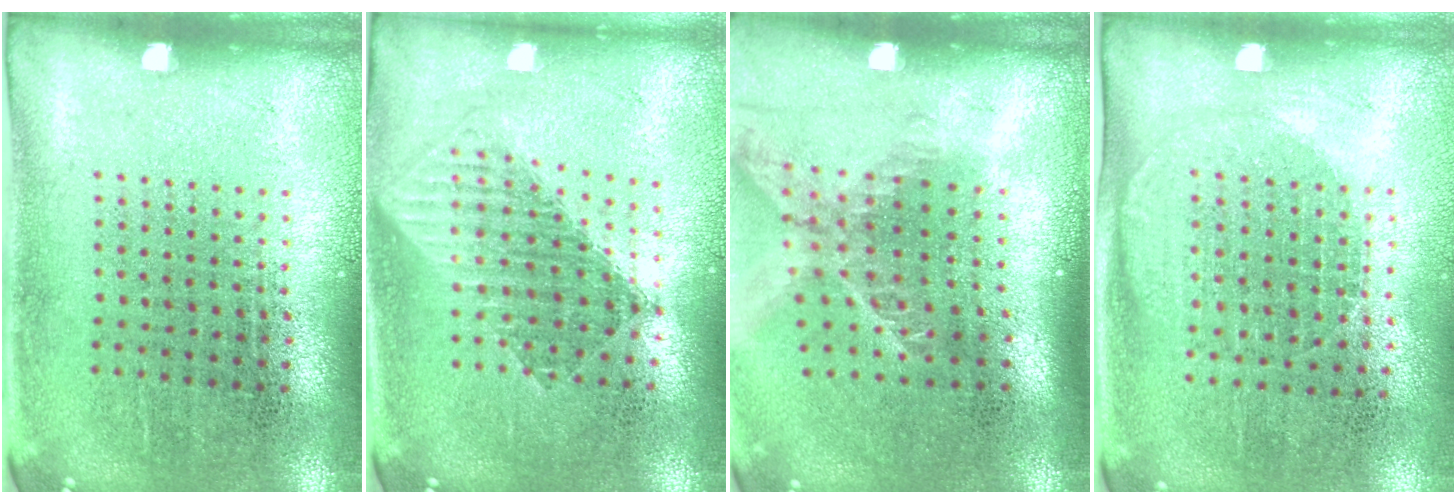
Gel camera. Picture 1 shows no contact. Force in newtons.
{"total": 1.6, "press": 1.4, "slide": 0.9}
{"total": 1.7, "press": 1.3, "slide": 1.1}
{"total": 1.2, "press": 1.1, "slide": 0.6}